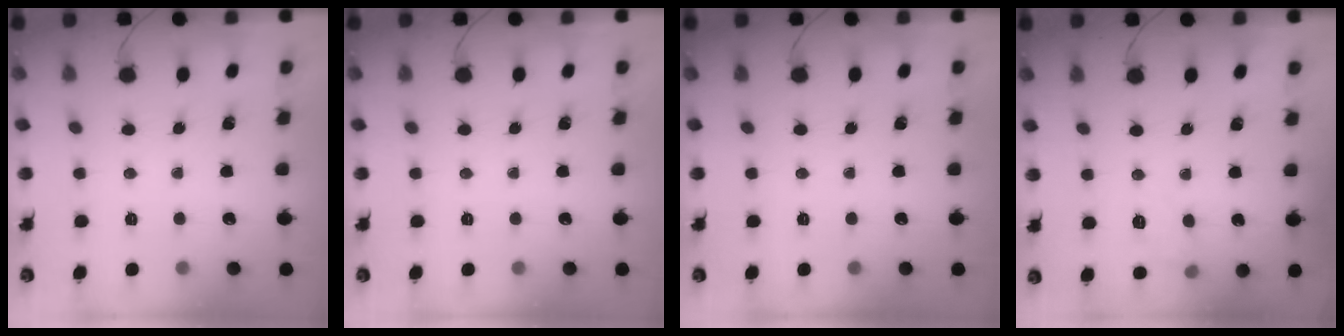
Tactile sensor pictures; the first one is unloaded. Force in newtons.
{"total": 0.0}
{"total": 0.0}
{"total": 7.7, "press": 7.5, "slide": 1.6}